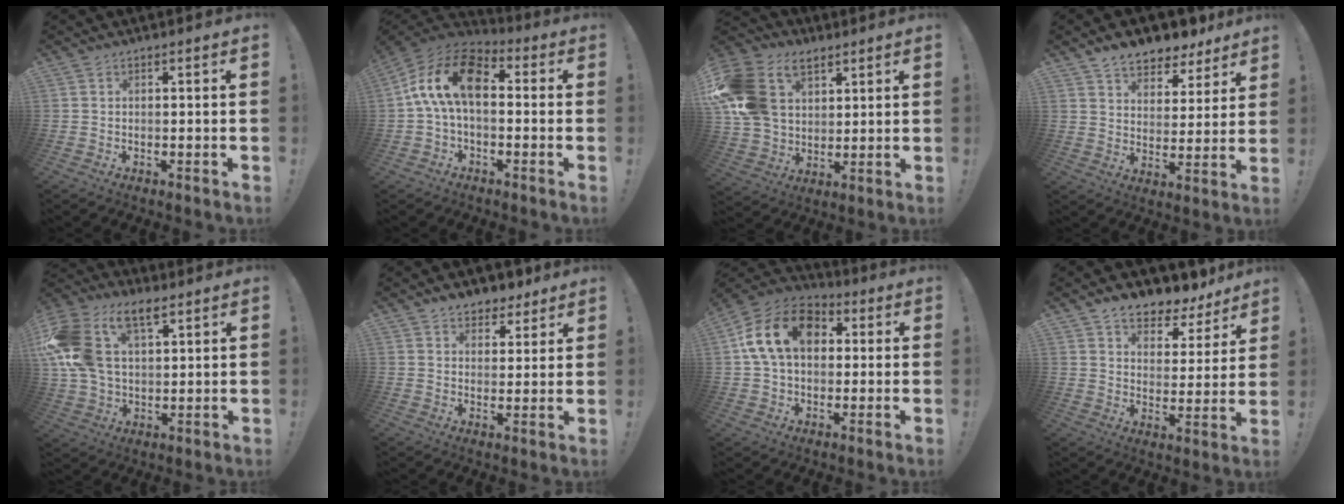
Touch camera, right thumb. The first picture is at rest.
{"total": 15.4, "force": [2.2, 8.5, 12.7], "torque": [-0.235, 0.016, 0.038]}
{"total": 19.8, "force": [8.0, 14.6, 10.7], "torque": [-0.204, -0.031, 0.153]}
{"total": 8.7, "force": [7.2, 4.3, 2.2], "torque": [-0.038, -0.055, 0.136]}
{"total": 18.6, "force": [8.1, 11.9, 11.7], "torque": [-0.227, -0.026, 0.150]}
{"total": 6.9, "force": [5.3, 4.1, 1.3], "torque": [-0.012, -0.039, 0.100]}
{"total": 18.2, "force": [4.9, 12.9, 11.9], "torque": [-0.203, 0.008, 0.092]}
{"total": 7.5, "force": [6.4, 3.3, 1.9], "torque": [-0.031, -0.059, 0.117]}